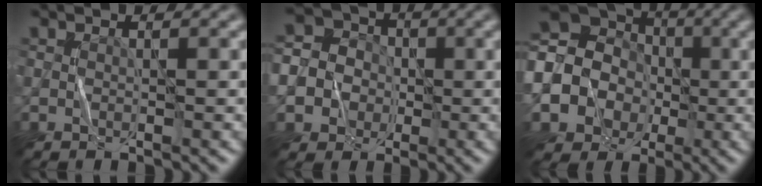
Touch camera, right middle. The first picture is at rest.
{"total": 9.2, "force": [-2.0, 8.6, 2.7], "torque": [-0.085, 0.009, -0.061]}
{"total": 15.9, "force": [-1.8, 15.0, 5.0], "torque": [-0.148, 0.012, -0.067]}